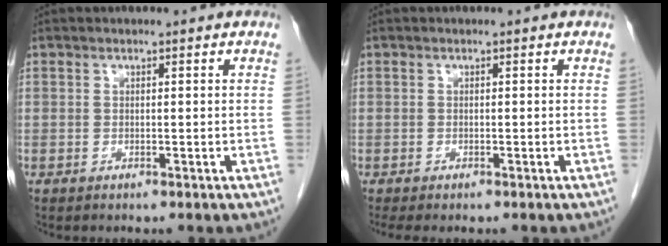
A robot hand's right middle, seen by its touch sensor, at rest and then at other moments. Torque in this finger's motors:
{"motor_torque": [0.31, -0.15, 0.03, 0.03]}